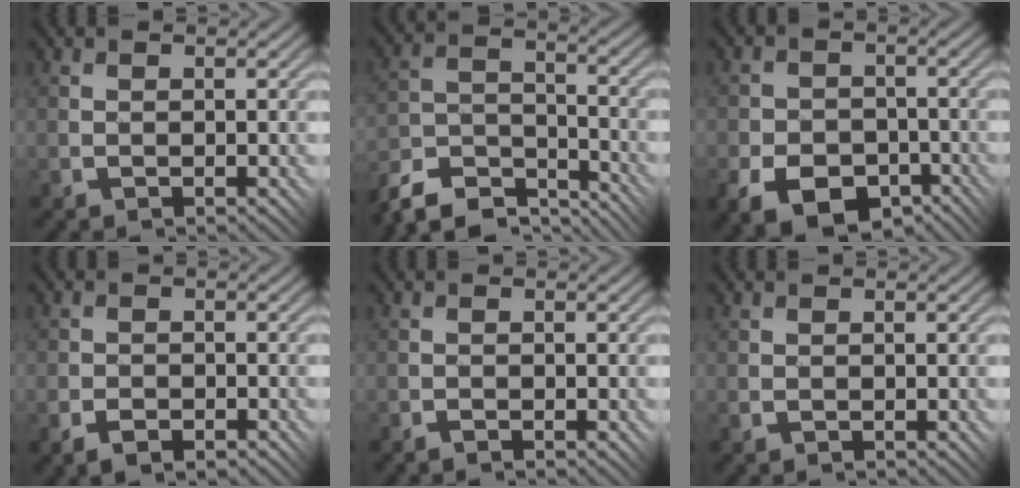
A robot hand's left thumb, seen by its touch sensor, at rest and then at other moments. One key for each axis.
{"total": 10.4, "fx": -9.2, "fy": 3.2, "fz": 3.5, "tx": -0.076, "ty": -0.001, "tz": -0.168}
{"total": 7.8, "fx": -4.7, "fy": 4.8, "fz": 3.9, "tx": -0.075, "ty": -0.015, "tz": -0.086}
{"total": 2.3, "fx": -1.6, "fy": 1.1, "fz": 1.1, "tx": -0.022, "ty": -0.001, "tz": -0.037}
{"total": 0.7, "fx": -0.7, "fy": -0.1, "fz": 0.0, "tx": 0.001, "ty": 0.004, "tz": -0.017}
{"total": 0.0}